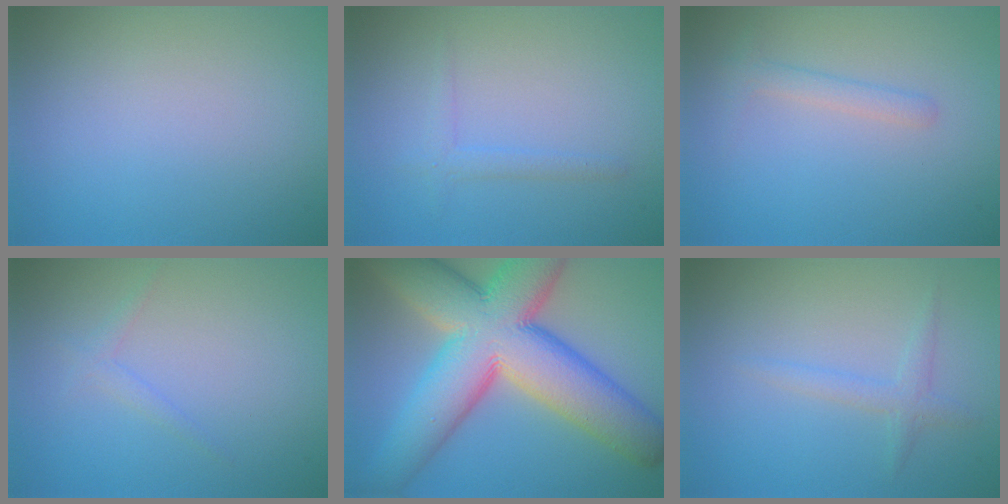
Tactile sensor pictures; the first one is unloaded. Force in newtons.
{"total": 1.3, "press": 1.3, "slide": 0.1}
{"total": 1.4, "press": 1.4, "slide": 0.0}
{"total": 1.0, "press": 1.0, "slide": 0.1}
{"total": 15.3, "press": 15.2, "slide": 0.9}
{"total": 1.5, "press": 1.5, "slide": 0.1}